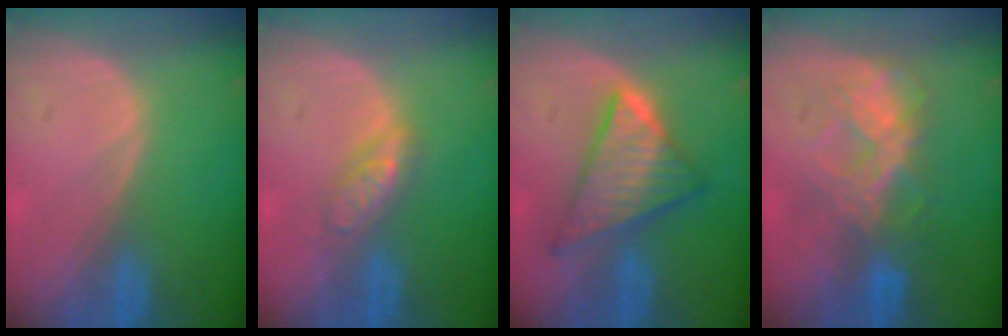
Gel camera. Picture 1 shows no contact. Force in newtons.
{"total": 3.8, "press": 3.7, "slide": 0.3}
{"total": 8.7, "press": 8.7, "slide": 0.7}
{"total": 7.1, "press": 6.9, "slide": 1.7}